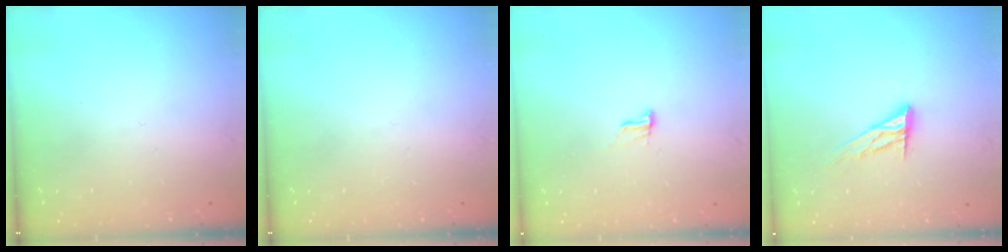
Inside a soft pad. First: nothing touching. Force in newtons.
{"total": 0.0}
{"total": 6.3, "press": 6.0, "slide": 1.8}
{"total": 11.1, "press": 11.1, "slide": 0.9}